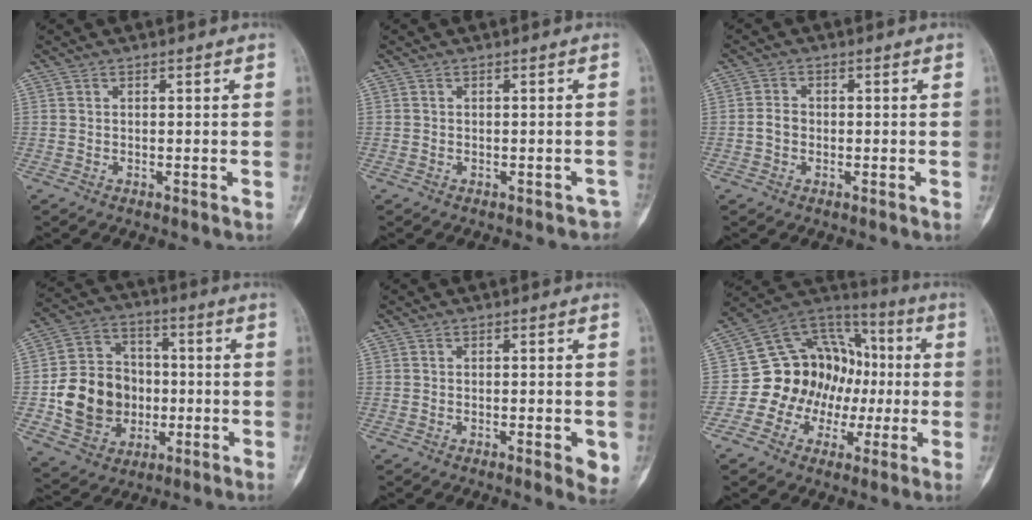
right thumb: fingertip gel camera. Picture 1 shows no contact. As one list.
[{"total": 1.8, "force": [-1.4, 1.1, 0.1], "torque": [0.004, 0.020, -0.017]}, {"total": 2.6, "force": [-0.5, 2.1, 1.4], "torque": [-0.023, 0.010, -0.013]}, {"total": 17.9, "force": [-2.3, 14.9, 9.7], "torque": [-0.135, 0.027, -0.027]}, {"total": 4.1, "force": [-1.1, 1.2, 3.8], "torque": [-0.043, -0.007, -0.012]}, {"total": 17.4, "force": [-1.8, 14.9, 8.8], "torque": [-0.079, 0.064, -0.030]}]